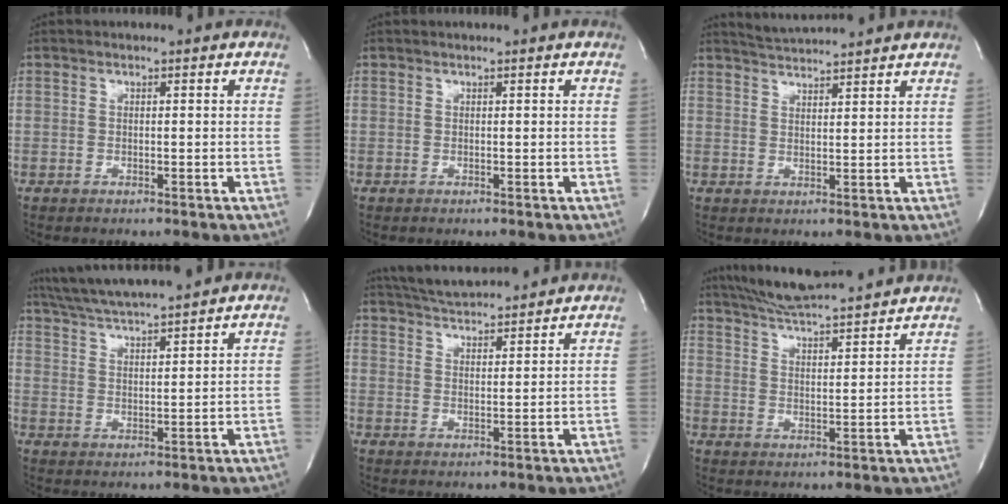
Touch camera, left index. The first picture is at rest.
{"total": 0.6, "force": [0.5, 0.0, 0.2], "torque": [-0.004, 0.007, 0.009]}
{"total": 5.5, "force": [5.4, -0.7, 1.1], "torque": [-0.028, 0.015, 0.086]}
{"total": 11.4, "force": [10.3, -0.2, 4.9], "torque": [-0.094, 0.021, 0.170]}
{"total": 11.4, "force": [10.6, 1.1, 3.8], "torque": [-0.074, 0.019, 0.165]}
{"total": 16.1, "force": [14.6, 0.9, 6.6], "torque": [-0.119, 0.021, 0.222]}